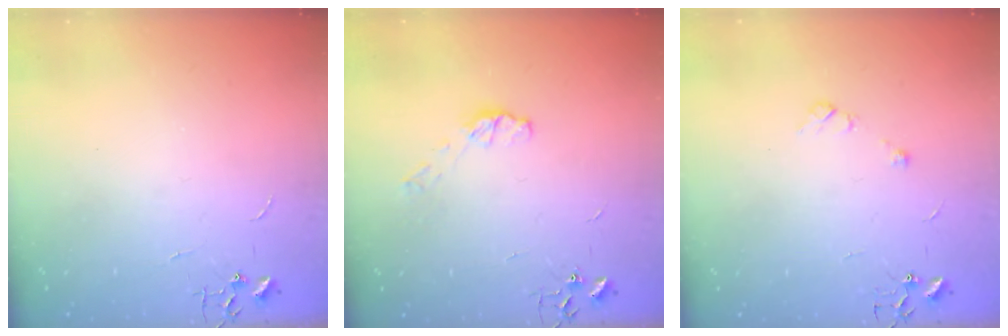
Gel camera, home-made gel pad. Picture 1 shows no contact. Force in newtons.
{"total": 5.4, "press": 5.4, "slide": 0.4}
{"total": 4.9, "press": 4.8, "slide": 1.2}